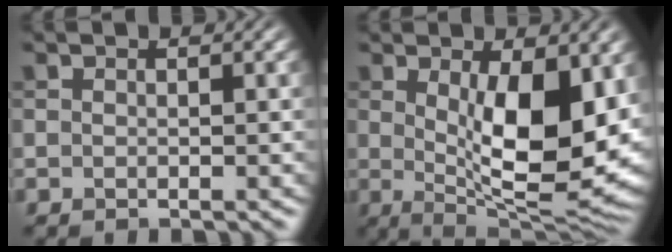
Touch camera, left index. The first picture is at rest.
{"total": 11.4, "force": [0.8, 4.4, 10.5], "torque": [-0.151, -0.021, 0.017]}